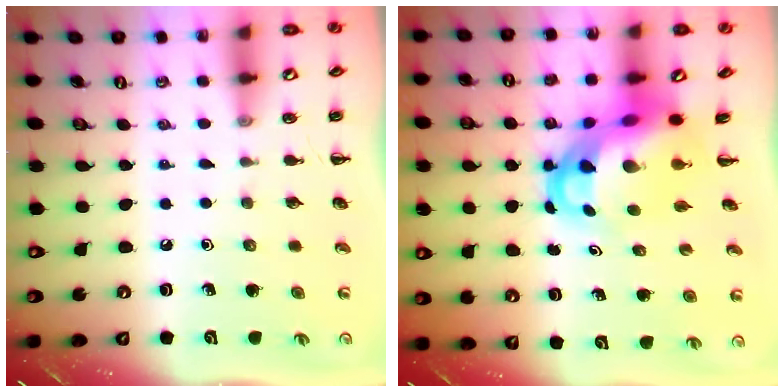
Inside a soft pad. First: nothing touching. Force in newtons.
{"total": 8.8, "press": 8.5, "slide": 2.4}